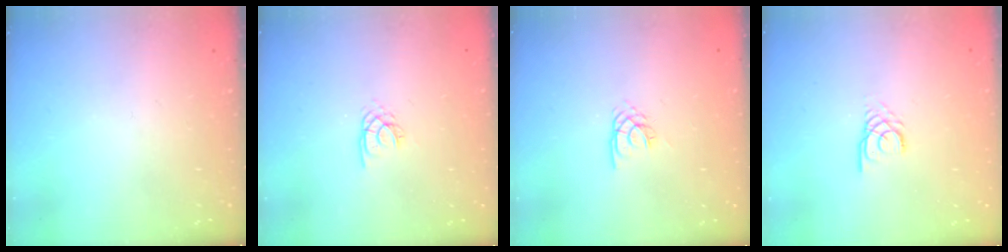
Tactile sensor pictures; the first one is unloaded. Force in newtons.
{"total": 2.0, "press": 1.9, "slide": 0.4}
{"total": 2.1, "press": 2.1, "slide": 0.4}
{"total": 2.2, "press": 2.2, "slide": 0.2}